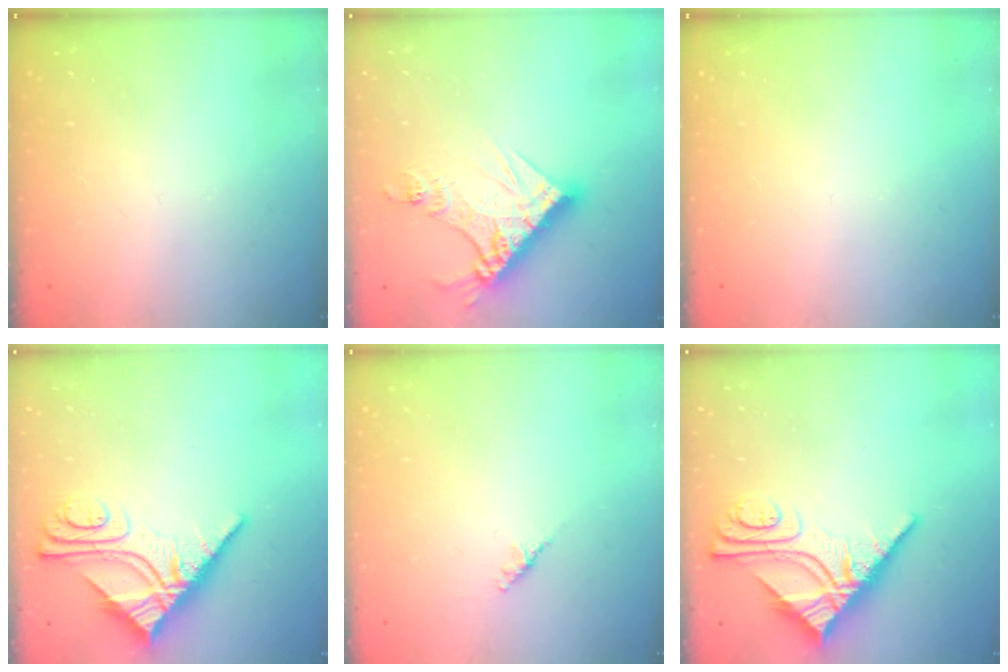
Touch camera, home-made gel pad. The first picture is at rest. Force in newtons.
{"total": 14.5, "press": 14.4, "slide": 1.8}
{"total": 0.0}
{"total": 11.8, "press": 11.7, "slide": 1.2}
{"total": 1.8, "press": 1.7, "slide": 0.6}
{"total": 11.8, "press": 11.7, "slide": 1.2}